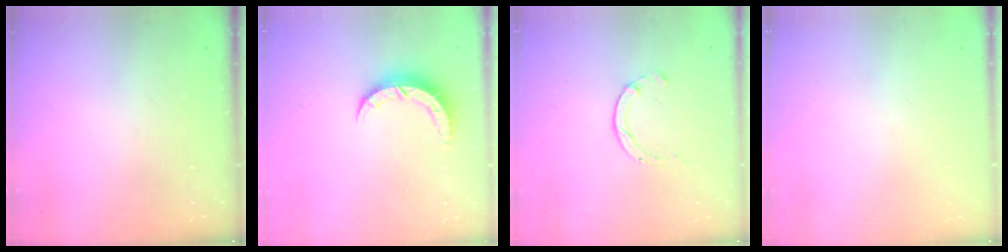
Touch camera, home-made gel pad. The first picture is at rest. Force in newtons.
{"total": 6.0, "press": 6.0, "slide": 0.4}
{"total": 1.4, "press": 1.4, "slide": 0.2}
{"total": 2.6, "press": 2.6, "slide": 0.2}